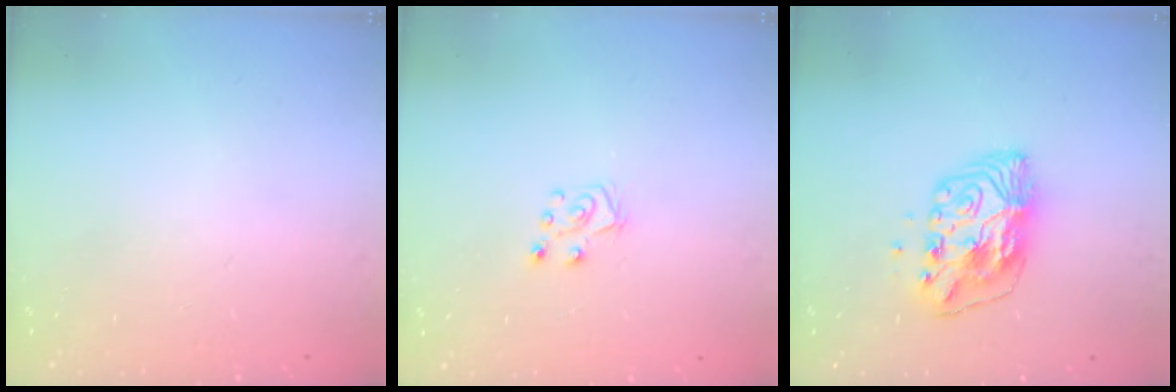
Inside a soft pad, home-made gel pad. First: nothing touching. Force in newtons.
{"total": 6.8, "press": 6.8, "slide": 0.4}
{"total": 10.4, "press": 10.4, "slide": 1.1}